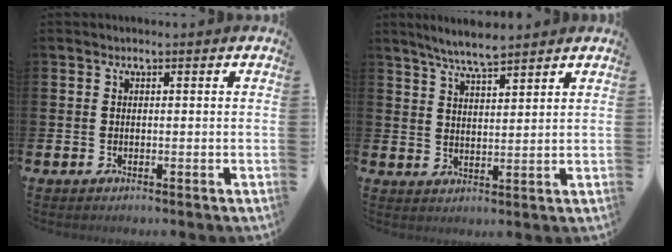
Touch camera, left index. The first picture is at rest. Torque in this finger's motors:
{"motor_torque": [0.40, -0.40, 0.37, 0.05]}